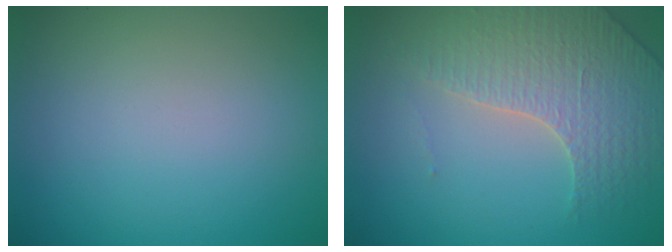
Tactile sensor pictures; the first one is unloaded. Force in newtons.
{"total": 3.8, "press": 3.6, "slide": 1.0}